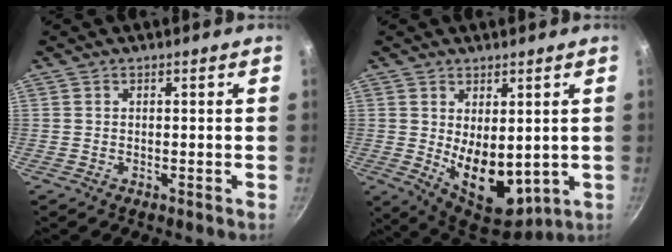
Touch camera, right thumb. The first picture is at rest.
{"total": 12.0, "force": [0.2, 7.0, 9.8], "torque": [-0.122, -0.034, 0.028]}